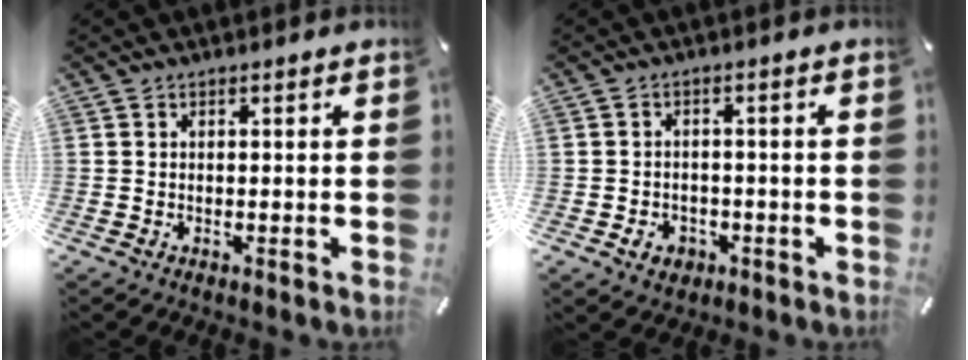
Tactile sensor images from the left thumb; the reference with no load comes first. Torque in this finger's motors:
{"motor_torque": [0.53, 0.60, 0.06, -0.16, -0.01]}